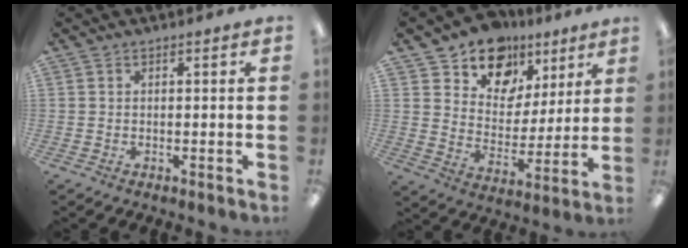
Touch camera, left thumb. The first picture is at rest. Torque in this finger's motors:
{"motor_torque": [0.41, 0.60, -0.12, -0.22, 0.05]}